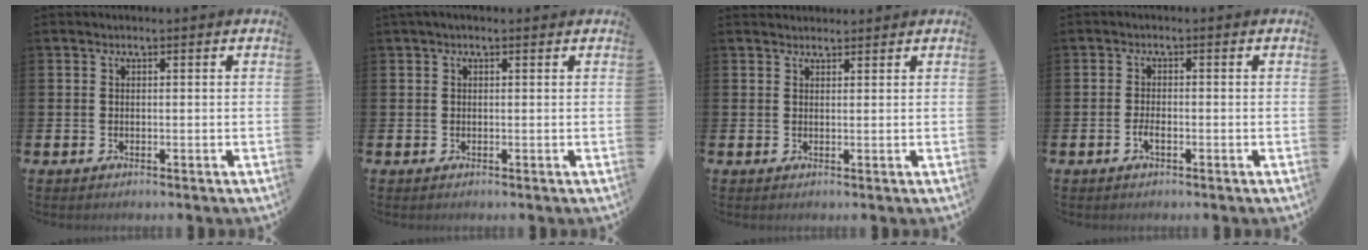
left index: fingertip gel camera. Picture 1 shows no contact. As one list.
[{"total": 0.6, "force": [0.4, 0.2, 0.4], "torque": [0.004, 0.000, 0.003]}, {"total": 1.6, "force": [1.5, 0.4, -0.1], "torque": [0.010, -0.006, 0.027]}, {"total": 1.6, "force": [-0.7, 0.6, 1.3], "torque": [-0.030, 0.002, -0.013]}]